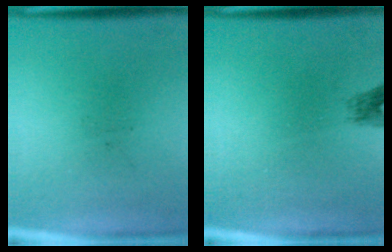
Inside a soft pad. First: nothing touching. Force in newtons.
{"total": 1.5}